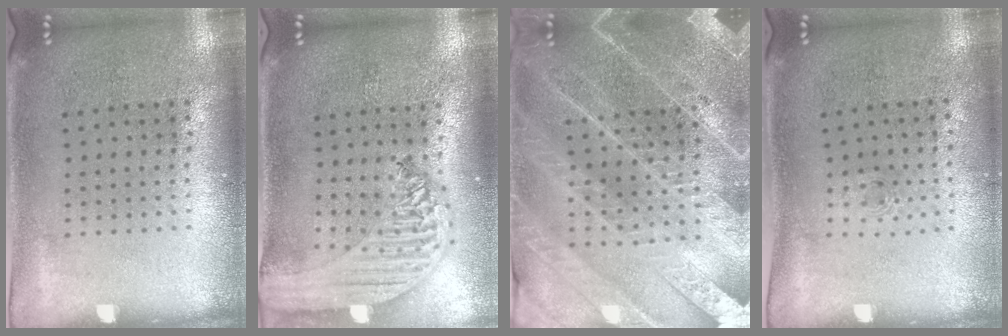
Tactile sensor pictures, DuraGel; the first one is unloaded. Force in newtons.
{"total": 2.4, "press": 2.1, "slide": 1.1}
{"total": 4.0, "press": 3.6, "slide": 1.7}
{"total": 0.5, "press": 0.2, "slide": 0.5}